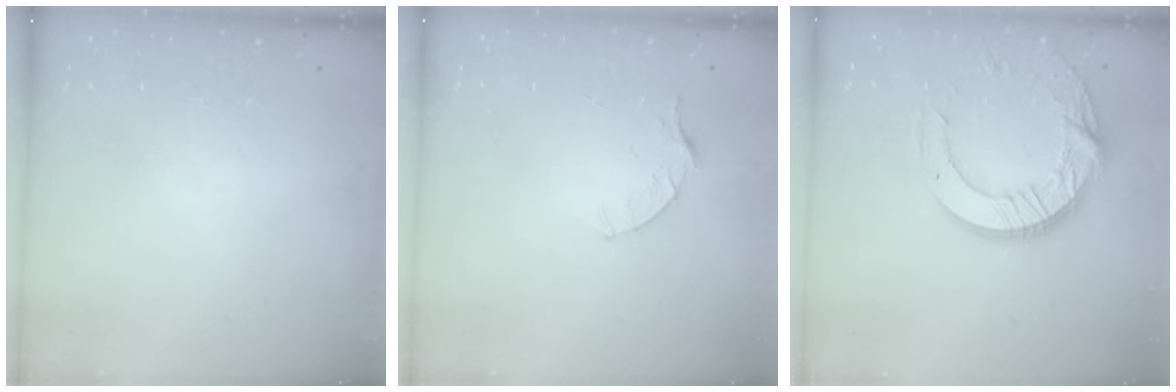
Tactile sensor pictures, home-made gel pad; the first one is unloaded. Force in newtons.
{"total": 3.4, "press": 3.4, "slide": 0.4}
{"total": 16.7, "press": 16.7, "slide": 1.4}